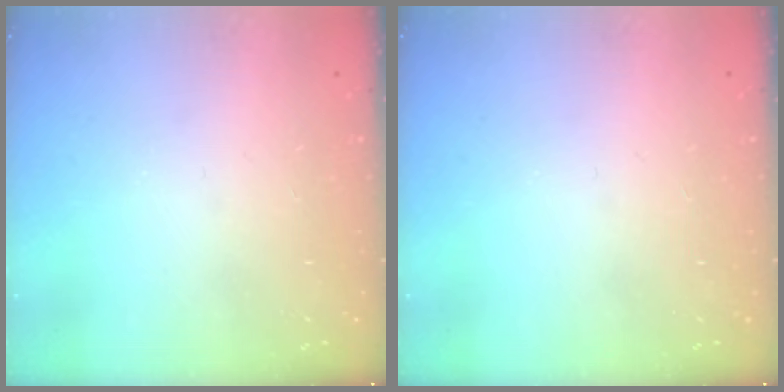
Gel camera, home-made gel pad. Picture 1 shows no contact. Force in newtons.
{"total": 0.0}